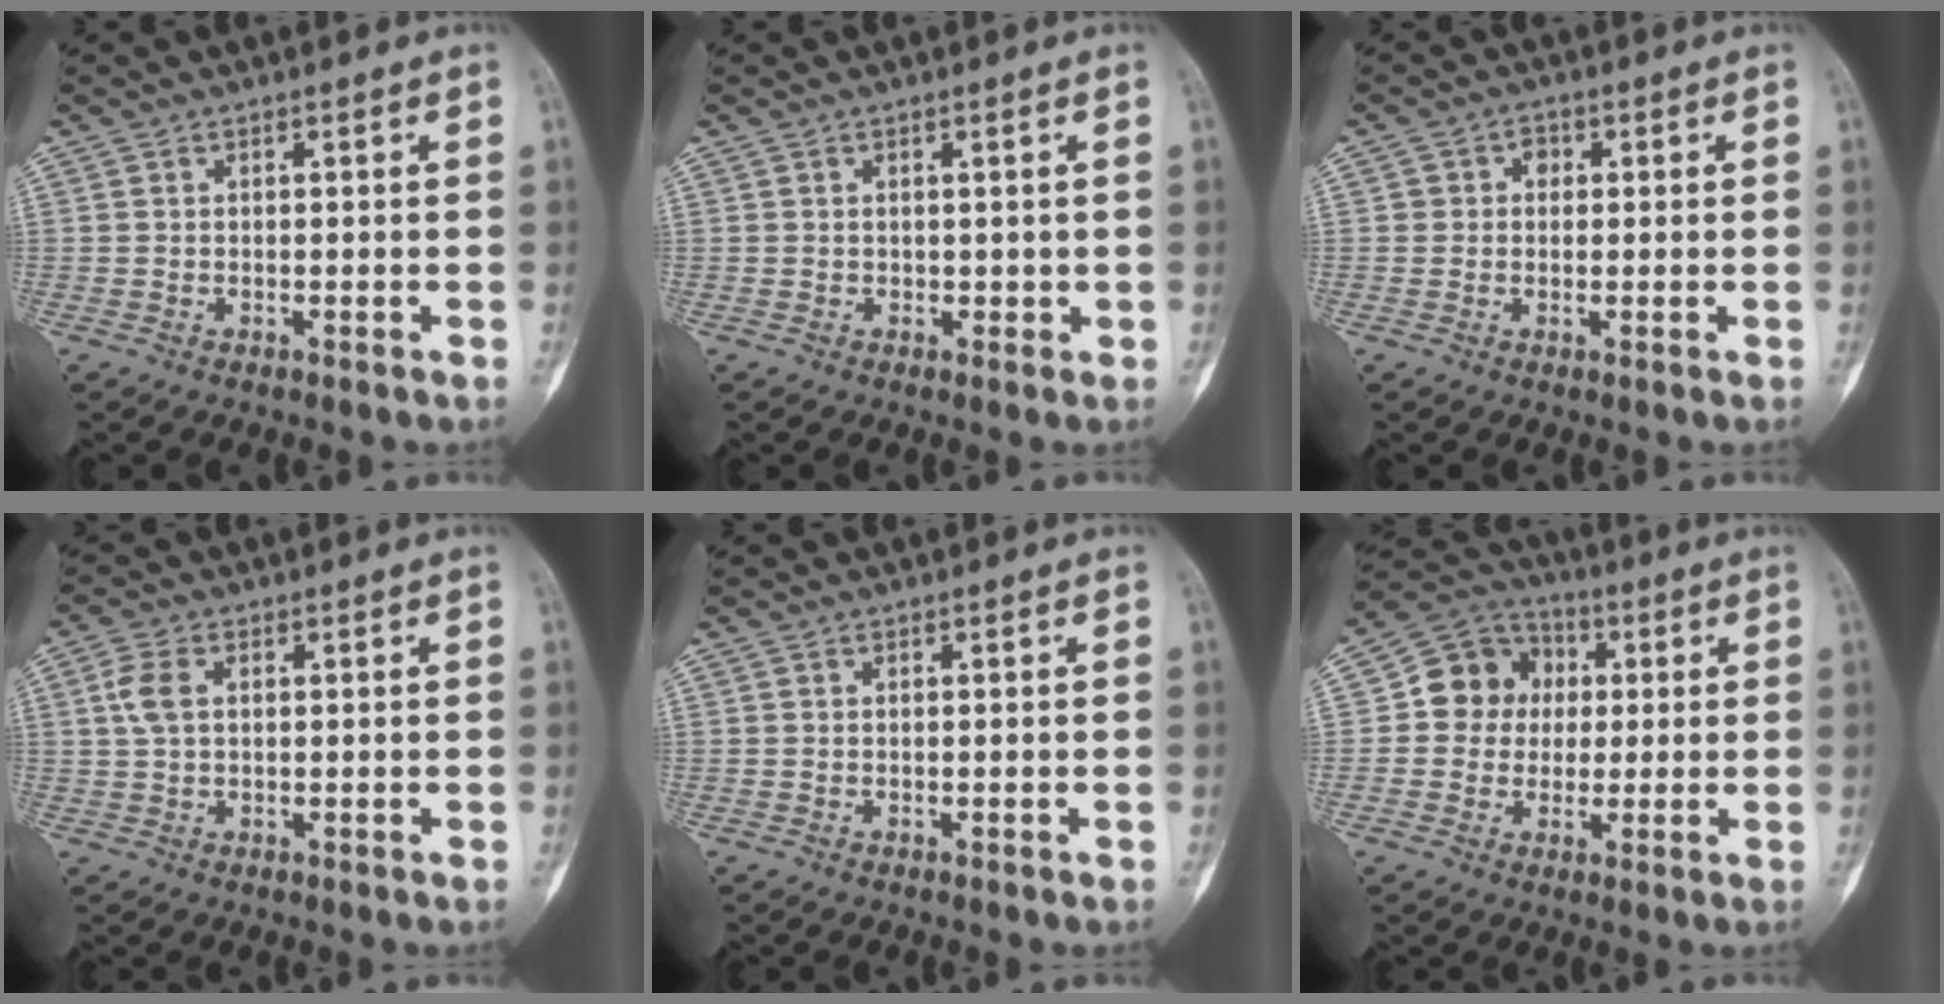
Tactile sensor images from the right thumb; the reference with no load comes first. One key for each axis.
{"total": 0.7, "fx": 0.3, "fy": 0.6, "fz": 0.1, "tx": 0.009, "ty": 0.002, "tz": 0.004}
{"total": 2.5, "fx": 0.4, "fy": 2.3, "fz": 1.0, "tx": 0.003, "ty": 0.005, "tz": 0.001}
{"total": 4.5, "fx": 1.0, "fy": 2.7, "fz": 3.4, "tx": -0.082, "ty": 0.008, "tz": 0.019}
{"total": 0.0}
{"total": 10.6, "fx": 1.2, "fy": 9.6, "fz": 4.4, "tx": -0.032, "ty": 0.017, "tz": 0.010}